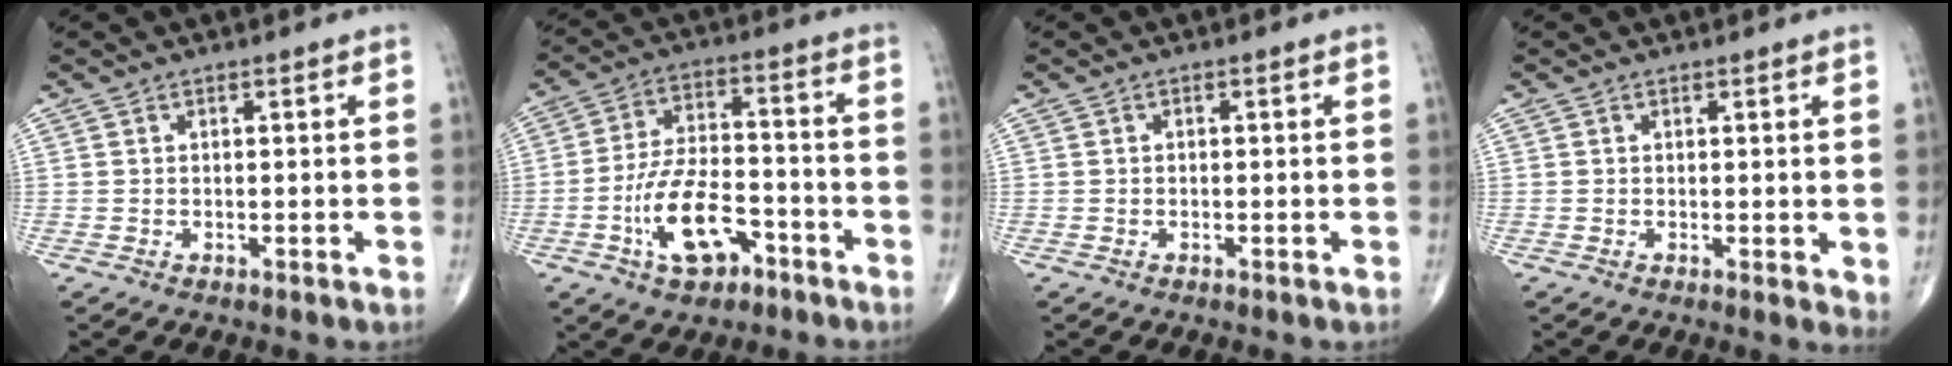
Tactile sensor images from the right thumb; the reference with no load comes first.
{"total": 12.8, "force": [-5.8, 6.7, 9.3], "torque": [-0.159, 0.039, -0.098]}
{"total": 0.0}
{"total": 2.2, "force": [0.4, 0.9, 2.0], "torque": [-0.028, -0.010, 0.004]}